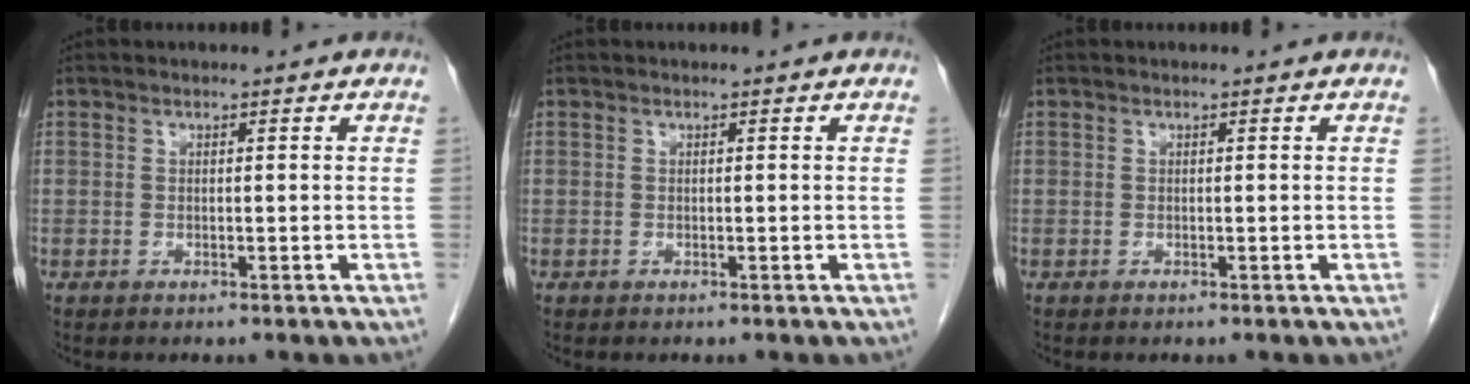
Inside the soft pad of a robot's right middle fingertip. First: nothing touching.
{"total": 0.0}
{"total": 0.0}